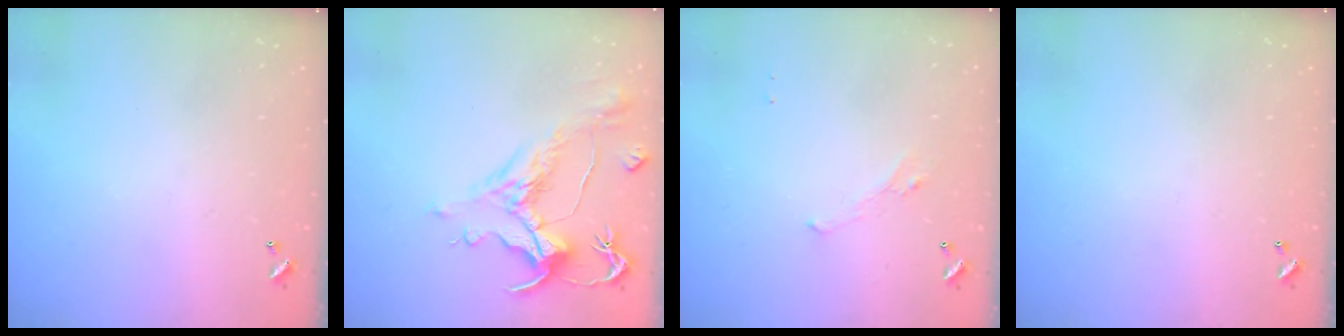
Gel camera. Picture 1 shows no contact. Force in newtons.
{"total": 1.6, "press": 0.7, "slide": 1.4}
{"total": 0.8, "press": 0.4, "slide": 0.7}
{"total": 0.0}